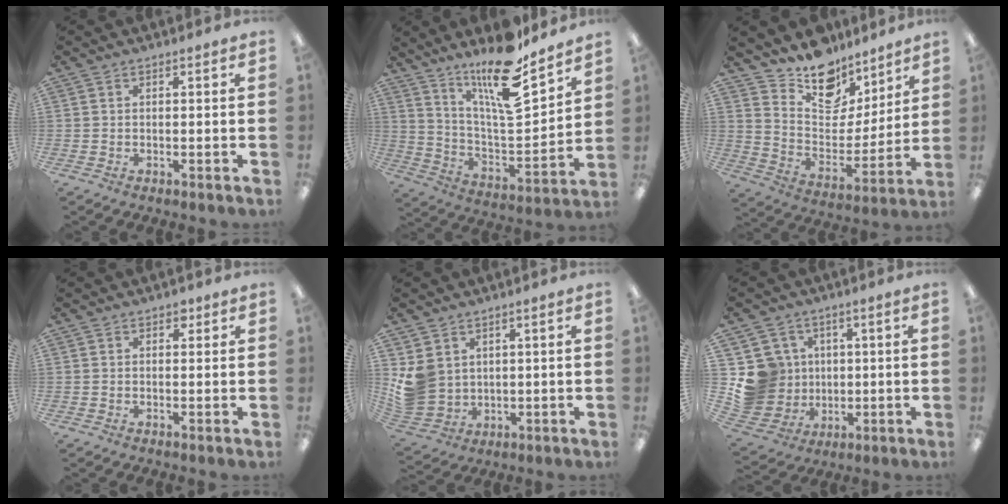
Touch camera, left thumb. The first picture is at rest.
{"total": 17.8, "force": [14.0, 3.9, 10.3], "torque": [-0.183, -0.106, 0.236]}
{"total": 14.4, "force": [12.0, 7.3, 3.5], "torque": [-0.072, -0.098, 0.219]}
{"total": 1.6, "force": [0.9, 1.1, 0.6], "torque": [0.003, -0.003, 0.013]}
{"total": 7.5, "force": [2.5, 6.6, 2.3], "torque": [-0.066, -0.004, 0.054]}
{"total": 12.2, "force": [1.6, 11.7, 3.0], "torque": [-0.097, -0.003, 0.041]}